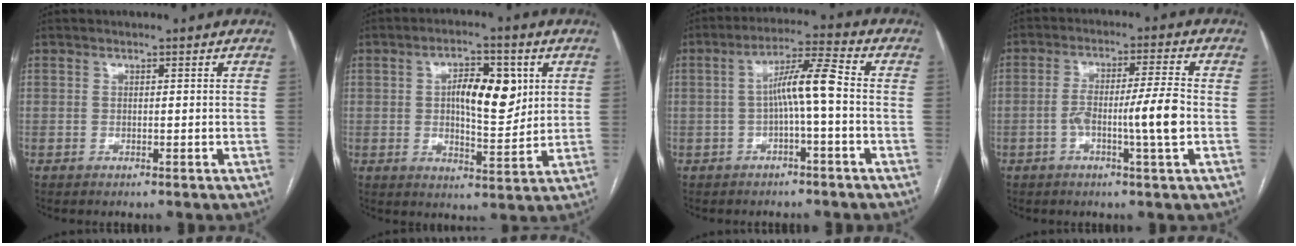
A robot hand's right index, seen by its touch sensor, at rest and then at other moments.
{"total": 9.5, "force": [2.3, 3.6, 8.5], "torque": [-0.132, 0.011, 0.039]}
{"total": 7.0, "force": [-0.6, 0.3, 6.9], "torque": [-0.119, 0.025, -0.011]}
{"total": 8.3, "force": [-1.9, -0.3, 8.1], "torque": [-0.143, 0.007, -0.031]}